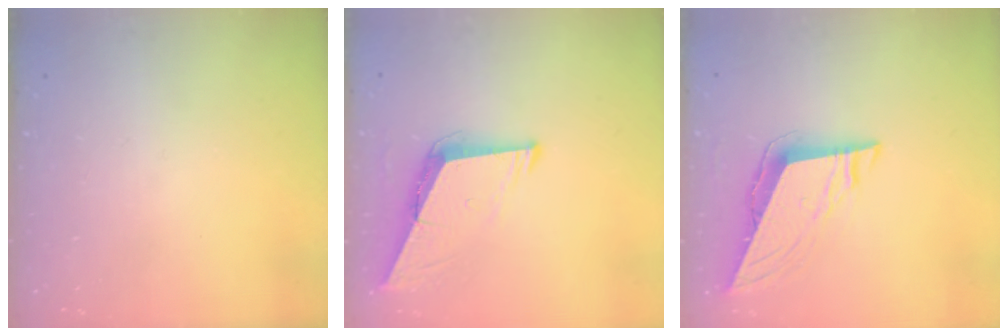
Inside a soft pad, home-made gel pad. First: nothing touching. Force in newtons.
{"total": 8.6, "press": 8.5, "slide": 0.8}
{"total": 8.3, "press": 8.2, "slide": 1.5}